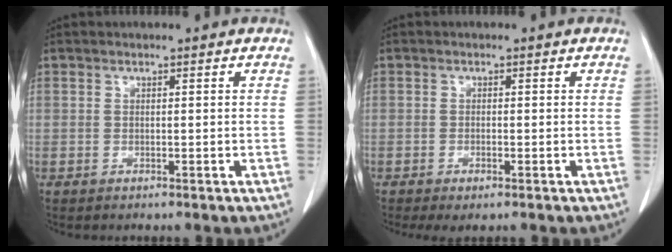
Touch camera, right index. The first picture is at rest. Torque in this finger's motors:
{"motor_torque": [0.41, -0.38, 0.16, 0.03]}